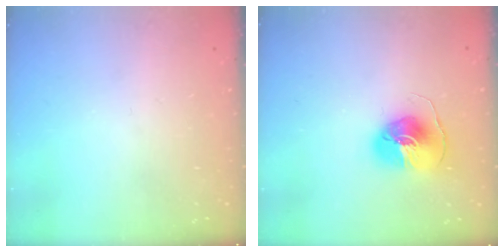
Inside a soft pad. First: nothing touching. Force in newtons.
{"total": 8.6, "press": 8.6, "slide": 0.5}